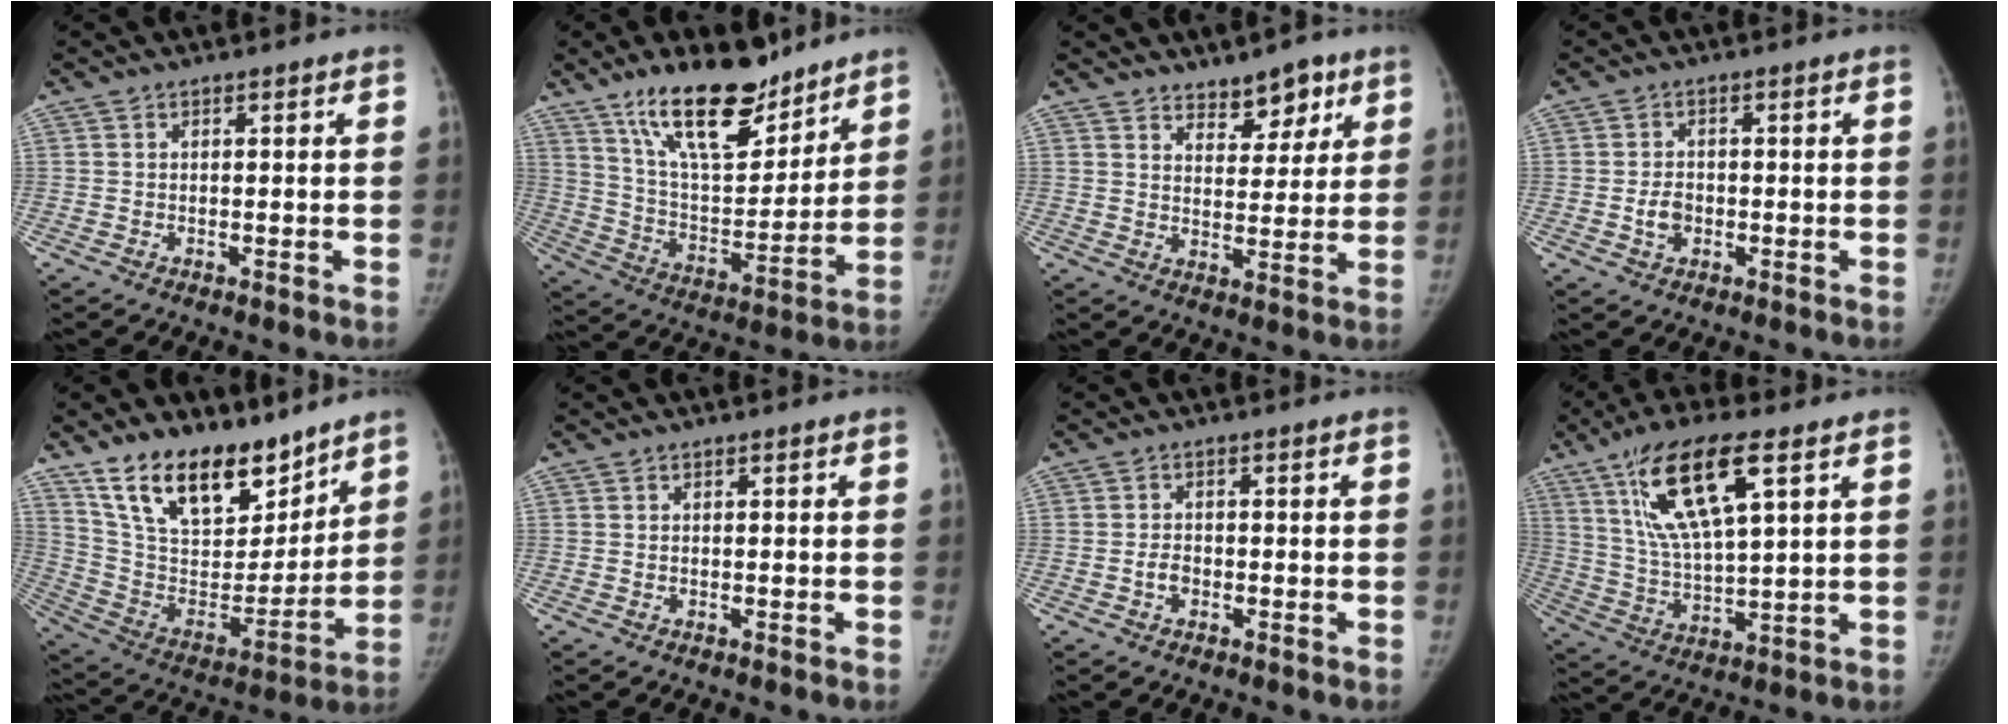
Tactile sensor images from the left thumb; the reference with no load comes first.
{"total": 19.9, "force": [14.1, 7.8, 11.7], "torque": [-0.154, -0.083, 0.248]}
{"total": 6.9, "force": [4.9, 3.7, 3.1], "torque": [-0.009, -0.032, 0.076]}
{"total": 3.4, "force": [-0.8, 2.5, 2.2], "torque": [-0.033, 0.007, -0.014]}
{"total": 21.9, "force": [15.6, 10.5, 11.3], "torque": [-0.155, -0.078, 0.279]}
{"total": 0.0}
{"total": 2.3, "force": [-0.7, 1.6, 1.4], "torque": [-0.022, 0.009, -0.014]}
{"total": 16.7, "force": [7.9, 4.9, 13.9], "torque": [-0.258, -0.020, 0.151]}